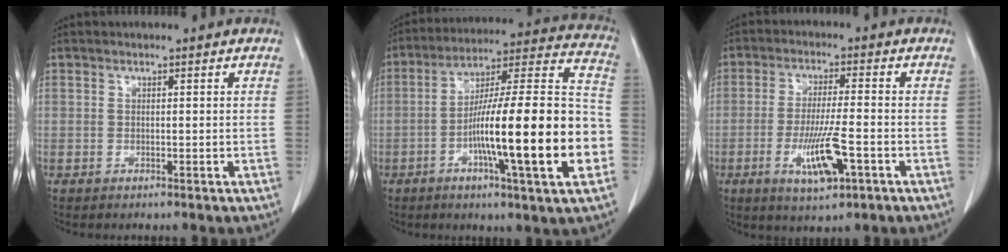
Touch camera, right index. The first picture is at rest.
{"total": 23.1, "force": [-6.0, 1.2, 22.3], "torque": [-0.306, 0.008, -0.097]}
{"total": 8.5, "force": [-3.2, 1.1, 7.8], "torque": [-0.145, -0.014, -0.052]}